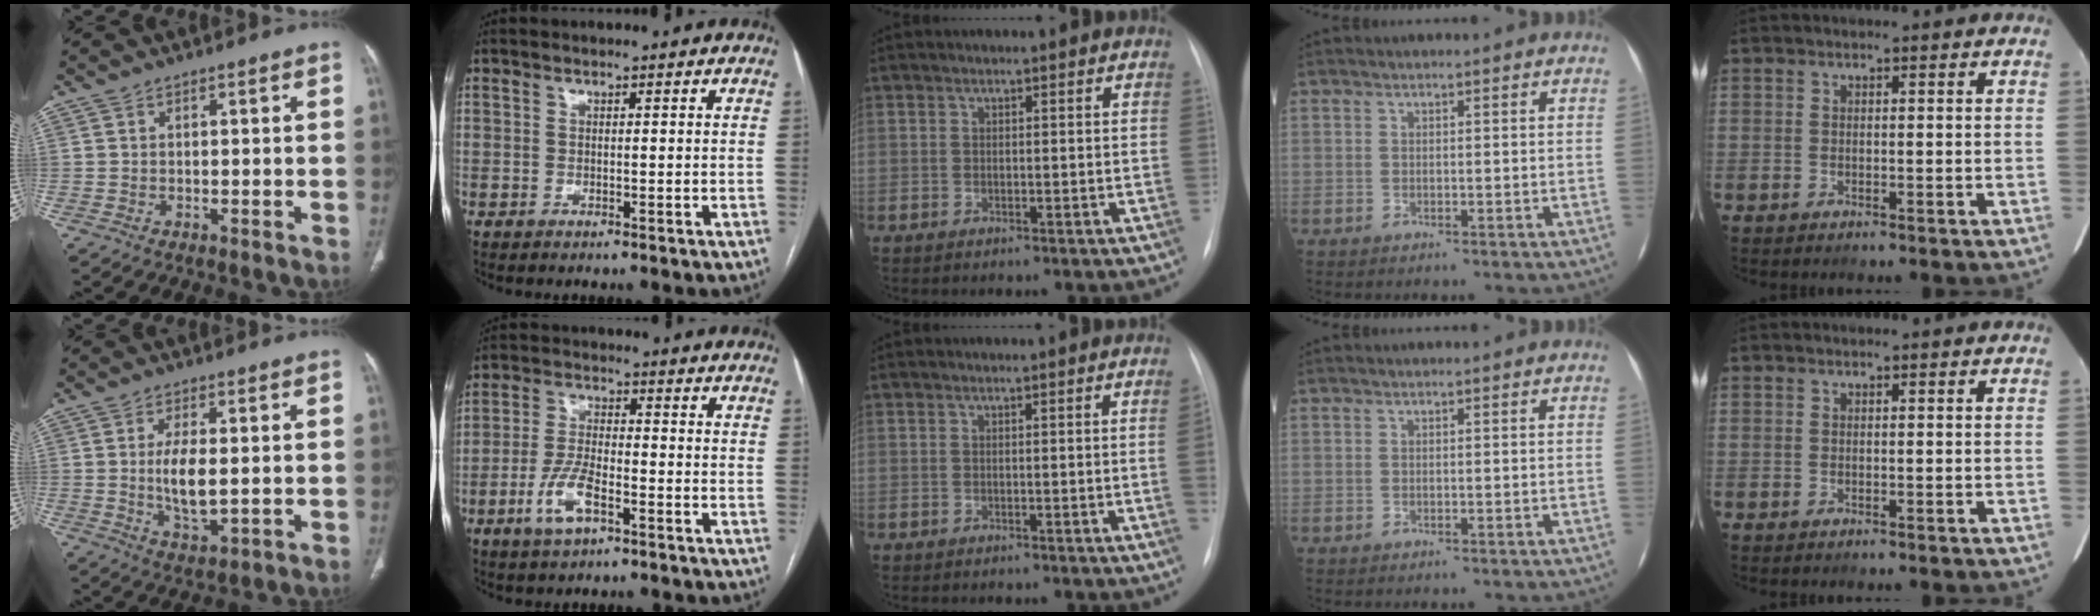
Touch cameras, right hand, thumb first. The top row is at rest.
{"thumb": {"total": 7.3, "force": [-0.1, 3.0, 6.6], "torque": [-0.126, -0.016, 0.003]}, "index": {"total": 6.9, "force": [-3.5, 2.3, 5.5], "torque": [-0.118, 0.000, -0.064]}, "middle": {"total": 1.4, "force": [-0.3, -0.5, 1.3], "torque": [-0.016, -0.001, -0.004]}}